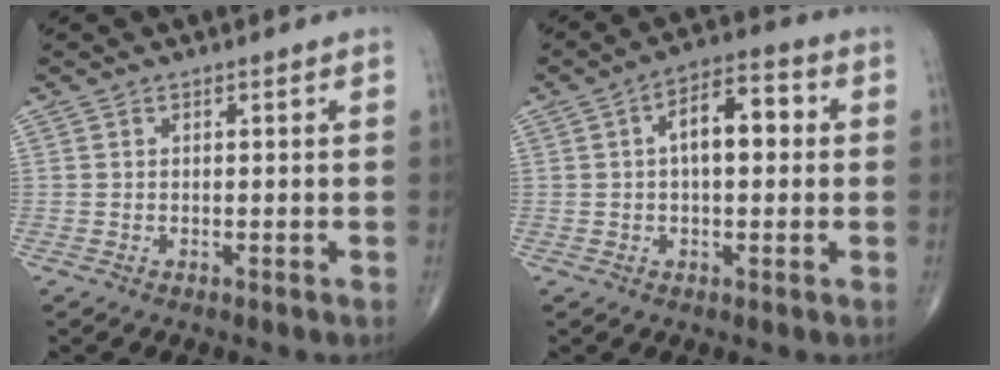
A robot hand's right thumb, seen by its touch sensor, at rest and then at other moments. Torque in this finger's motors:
{"motor_torque": [0.64, 0.54, 0.93, 0.27, 0.08]}